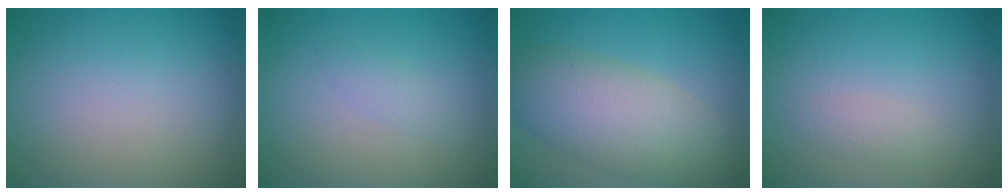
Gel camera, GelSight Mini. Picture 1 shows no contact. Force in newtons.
{"total": 0.9, "press": 0.9, "slide": 0.0}
{"total": 7.2, "press": 7.2, "slide": 0.6}
{"total": 1.1, "press": 1.1, "slide": 0.1}